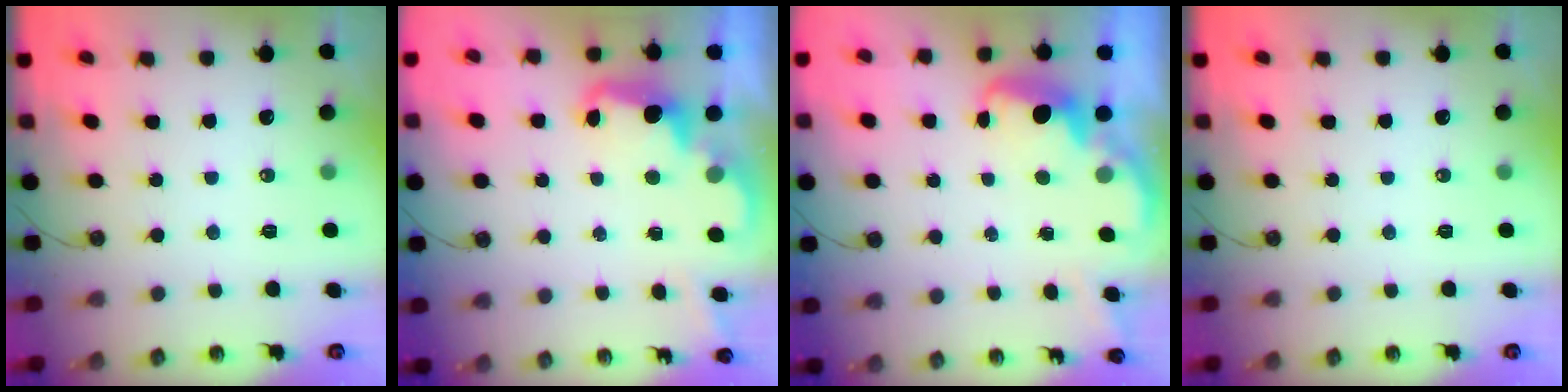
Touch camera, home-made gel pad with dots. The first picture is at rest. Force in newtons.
{"total": 3.2, "press": 3.1, "slide": 0.7}
{"total": 2.7, "press": 2.6, "slide": 0.5}
{"total": 0.0}